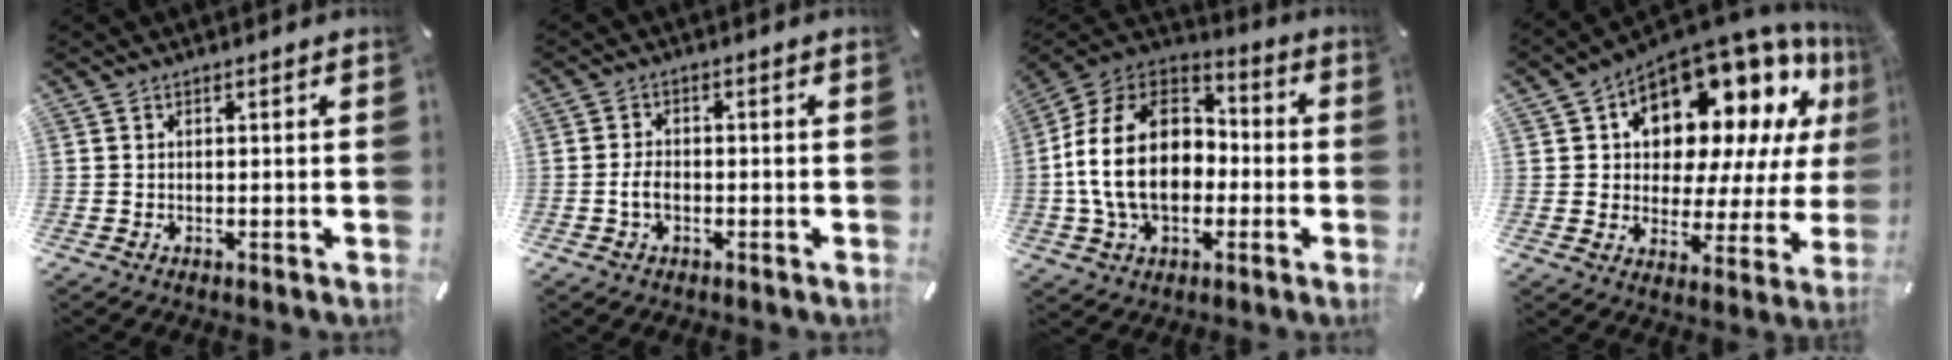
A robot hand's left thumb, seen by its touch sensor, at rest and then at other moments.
{"total": 3.6, "force": [-1.0, 2.4, 2.5], "torque": [-0.059, 0.003, -0.022]}
{"total": 19.8, "force": [-2.3, 14.7, 13.0], "torque": [-0.272, 0.025, -0.042]}
{"total": 16.9, "force": [11.0, 9.8, 8.3], "torque": [-0.124, -0.099, 0.188]}